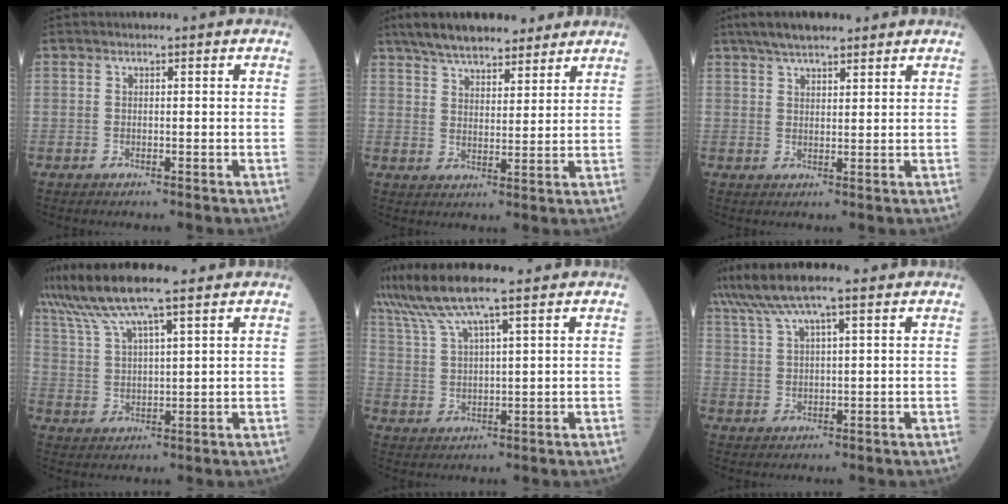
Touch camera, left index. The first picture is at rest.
{"total": 12.5, "force": [10.3, 3.9, 5.9], "torque": [-0.091, 0.030, 0.165]}
{"total": 7.0, "force": [5.5, 1.8, 3.8], "torque": [-0.065, 0.029, 0.094]}
{"total": 11.1, "force": [8.4, 0.9, 7.2], "torque": [-0.139, 0.033, 0.154]}
{"total": 9.2, "force": [7.0, 0.0, 5.9], "torque": [-0.121, 0.029, 0.131]}
{"total": 10.1, "force": [7.5, 1.2, 6.6], "torque": [-0.128, 0.045, 0.130]}